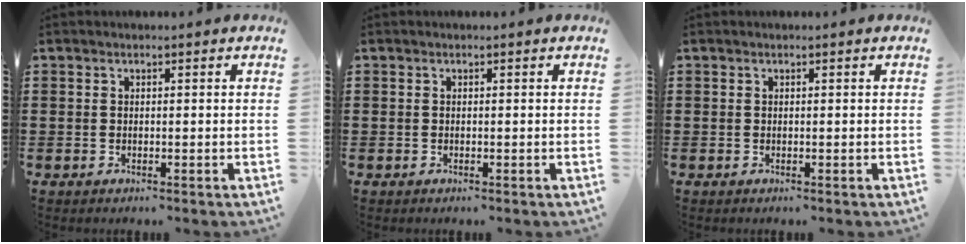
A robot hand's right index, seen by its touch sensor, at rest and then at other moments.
{"total": 0.0}
{"total": 0.0}